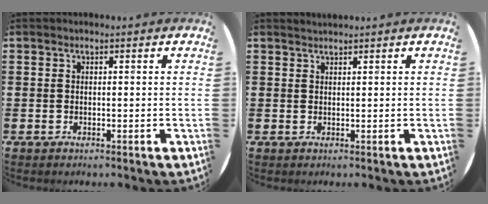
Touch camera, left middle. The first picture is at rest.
{"total": 0.8, "force": [0.7, -0.1, 0.0], "torque": [0.000, -0.001, 0.015]}